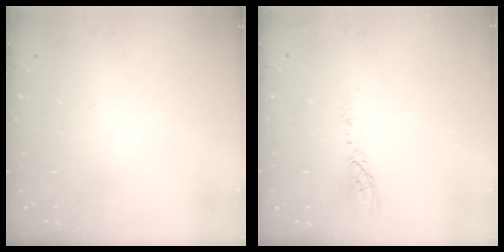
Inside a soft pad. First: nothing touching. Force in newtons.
{"total": 3.5, "press": 3.5, "slide": 0.3}